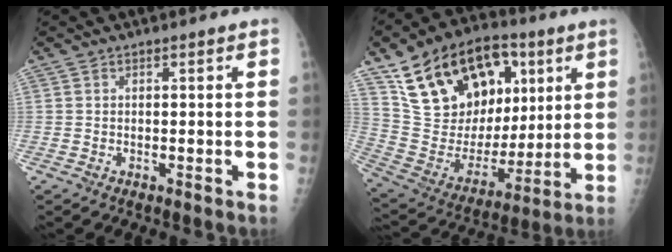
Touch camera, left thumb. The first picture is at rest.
{"total": 26.4, "force": [11.6, 16.5, 17.1], "torque": [-0.266, -0.009, 0.210]}